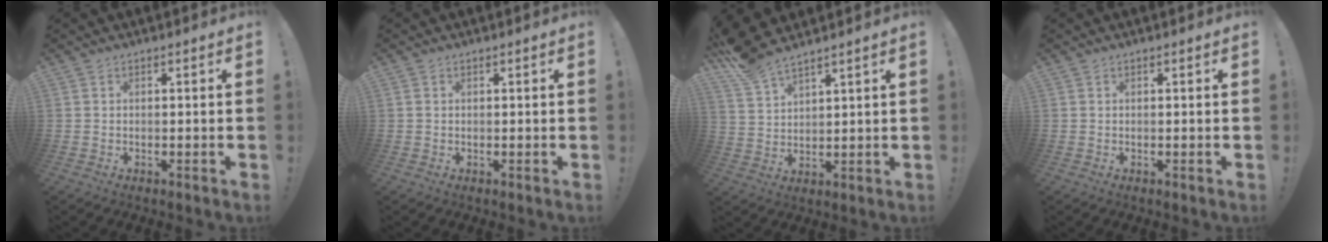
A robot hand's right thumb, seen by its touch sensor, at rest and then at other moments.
{"total": 0.6, "force": [0.3, 0.4, 0.2], "torque": [-0.011, 0.003, 0.007]}
{"total": 7.8, "force": [6.9, 1.7, 3.3], "torque": [-0.082, -0.038, 0.134]}
{"total": 0.0}